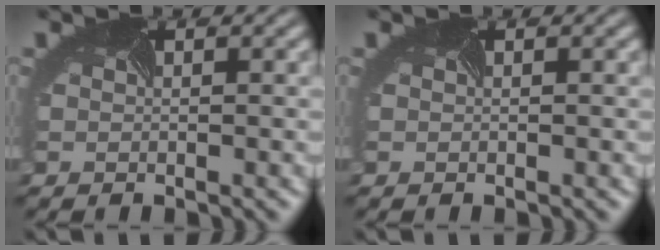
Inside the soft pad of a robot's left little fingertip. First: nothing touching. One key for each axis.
{"total": 0.0}